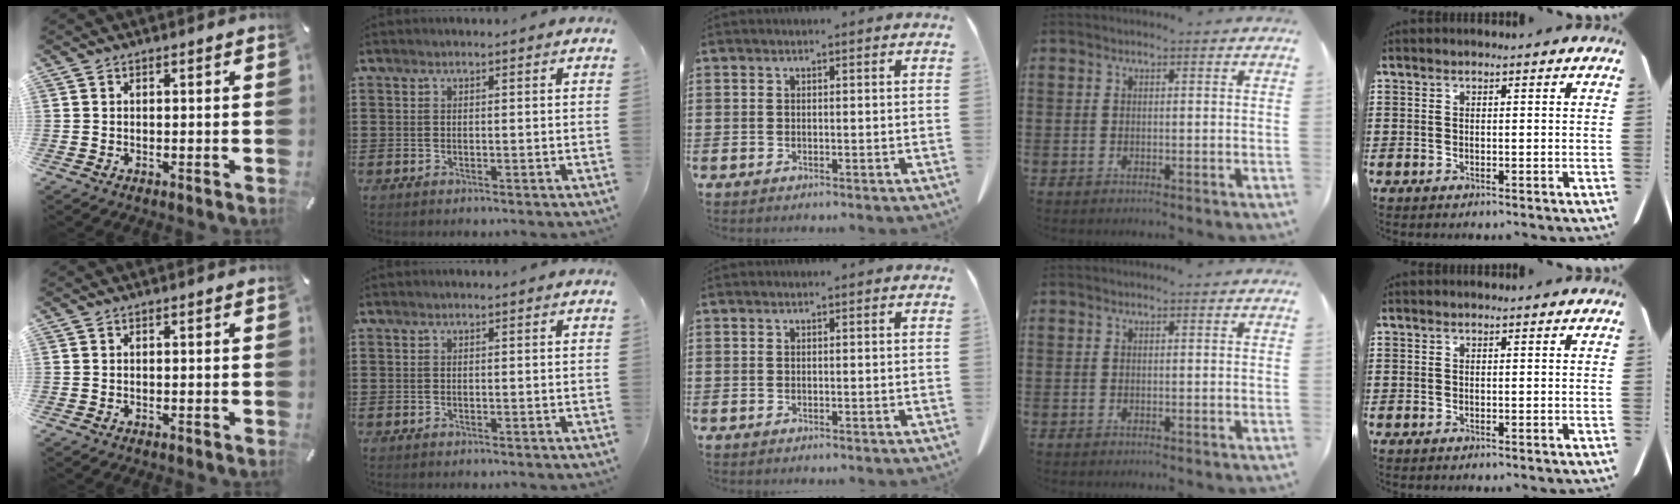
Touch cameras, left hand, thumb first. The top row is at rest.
{}